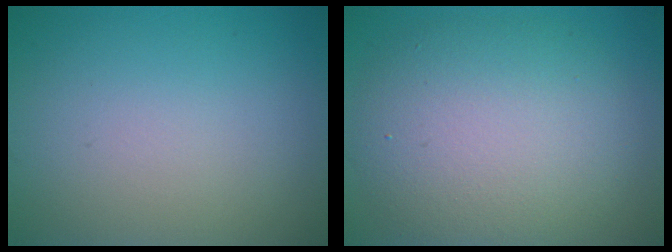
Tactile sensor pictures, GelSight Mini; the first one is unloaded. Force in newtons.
{"total": 8.4, "press": 8.3, "slide": 0.8}